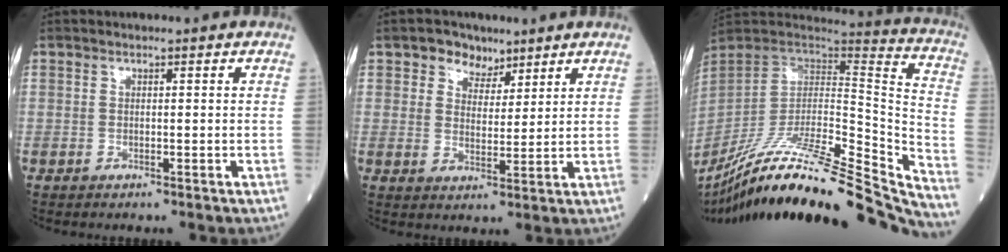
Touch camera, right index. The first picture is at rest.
{"total": 4.8, "force": [3.3, 3.3, 1.3], "torque": [-0.020, 0.005, 0.058]}
{"total": 36.0, "force": [-31.7, 1.0, 16.9], "torque": [-0.208, -0.057, -0.474]}